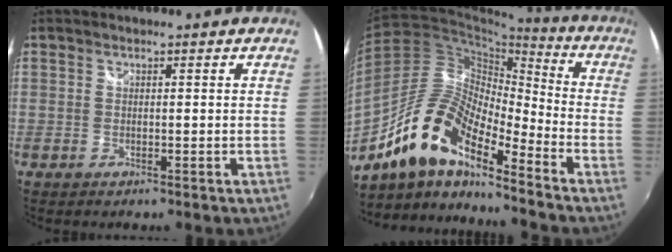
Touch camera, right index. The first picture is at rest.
{"total": 16.4, "force": [-11.2, 5.0, 11.0], "torque": [-0.202, 0.000, -0.224]}